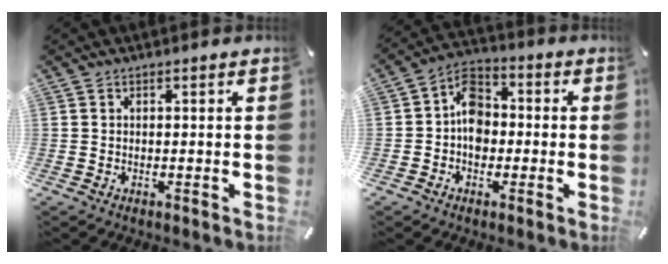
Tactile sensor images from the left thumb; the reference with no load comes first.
{"total": 8.5, "force": [-1.1, 6.8, 5.0], "torque": [-0.084, 0.019, -0.020]}